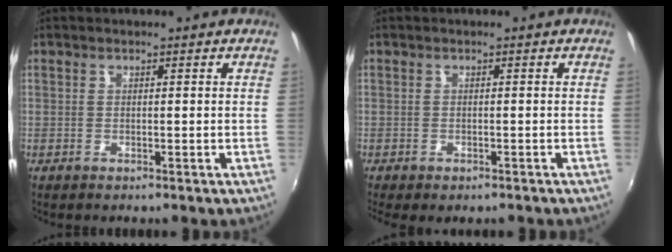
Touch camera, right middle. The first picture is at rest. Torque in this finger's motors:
{"motor_torque": [1.14, -1.01, 0.18, 0.05]}